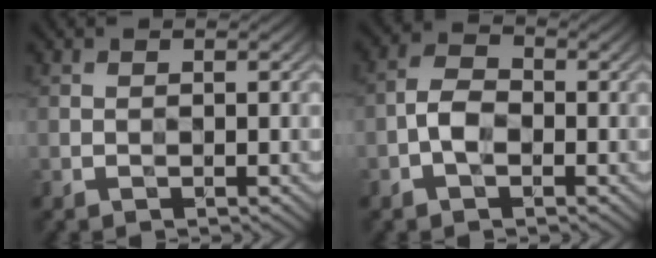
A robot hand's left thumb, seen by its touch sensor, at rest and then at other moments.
{"total": 3.5, "force": [-1.1, 2.2, 2.5], "torque": [-0.053, 0.007, -0.032]}